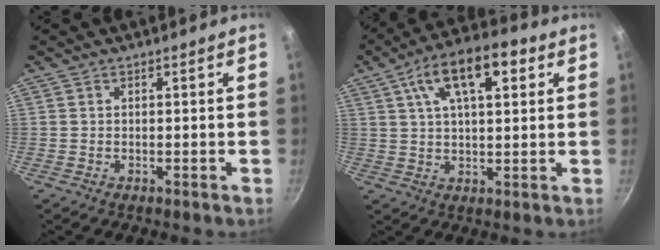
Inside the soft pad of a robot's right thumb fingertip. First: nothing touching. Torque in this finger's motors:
{"motor_torque": [0.27, 3.43, 0.41, -0.30, 0.10]}